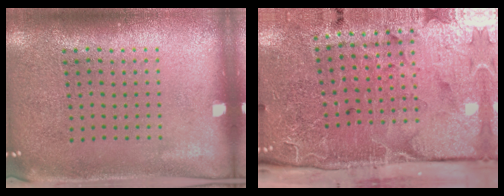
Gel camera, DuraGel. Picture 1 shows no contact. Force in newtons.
{"total": 5.0, "press": 3.9, "slide": 3.1}